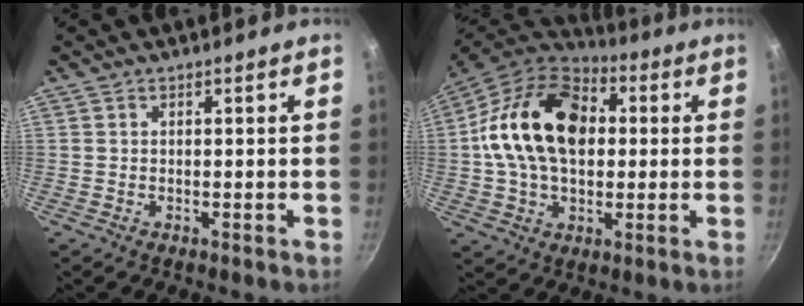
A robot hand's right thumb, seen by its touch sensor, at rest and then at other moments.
{"total": 21.8, "force": [2.5, 14.9, 15.7], "torque": [-0.255, 0.030, 0.030]}